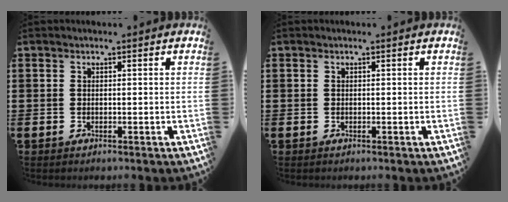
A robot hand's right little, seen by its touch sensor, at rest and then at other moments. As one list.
[{"total": 0.0}]